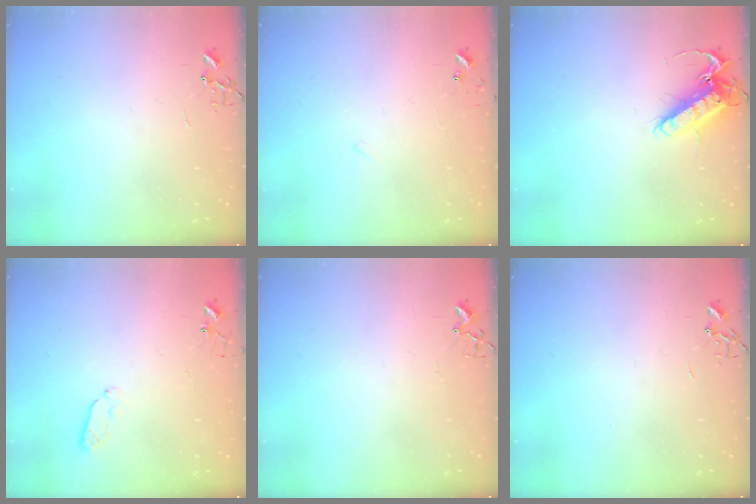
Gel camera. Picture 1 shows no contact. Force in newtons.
{"total": 6.6, "press": 6.6, "slide": 0.5}
{"total": 13.7, "press": 13.5, "slide": 1.9}
{"total": 4.2, "press": 4.1, "slide": 0.5}
{"total": 4.1, "press": 4.1, "slide": 0.5}
{"total": 0.0}